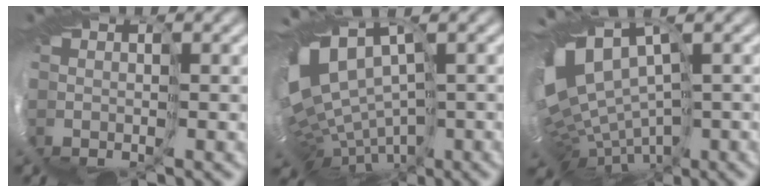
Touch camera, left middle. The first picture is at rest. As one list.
[{"total": 7.4, "force": [-0.4, 4.6, 5.8], "torque": [-0.116, -0.013, 0.032]}, {"total": 8.3, "force": [0.3, 5.0, 6.6], "torque": [-0.132, -0.015, 0.044]}]